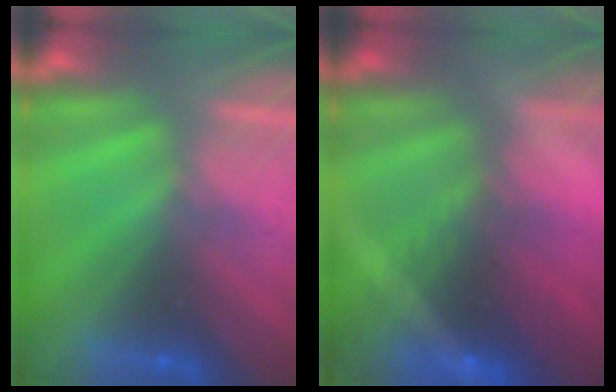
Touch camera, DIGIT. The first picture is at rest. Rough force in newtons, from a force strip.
{"total": 6.8}